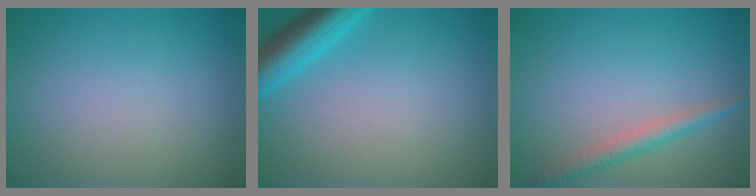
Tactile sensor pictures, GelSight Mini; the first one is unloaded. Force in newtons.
{"total": 4.9, "press": 4.9, "slide": 0.3}
{"total": 2.2, "press": 2.2, "slide": 0.1}